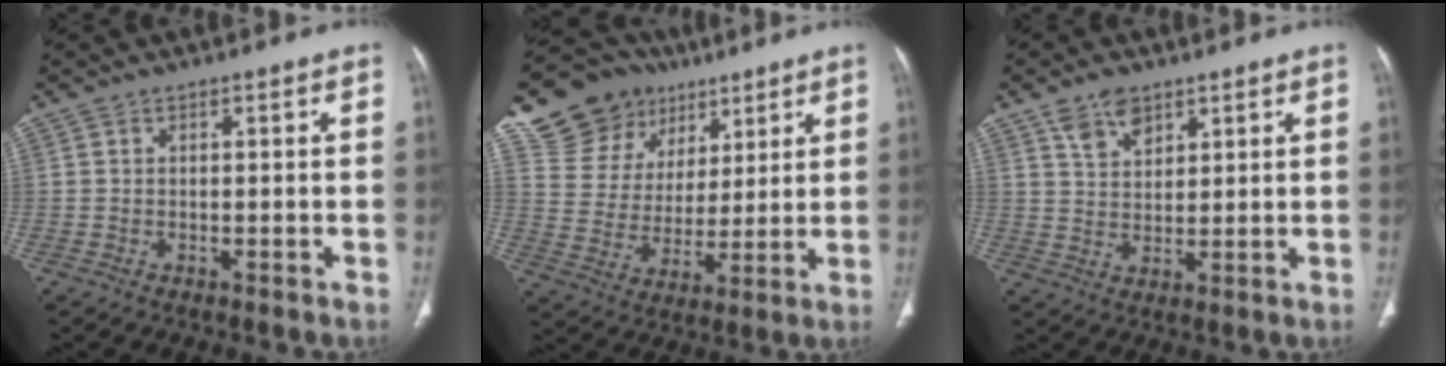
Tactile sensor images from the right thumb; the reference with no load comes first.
{"total": 16.1, "force": [9.4, 12.4, 4.0], "torque": [-0.032, -0.013, 0.174]}
{"total": 5.7, "force": [3.7, 3.3, 2.8], "torque": [-0.032, -0.022, 0.073]}